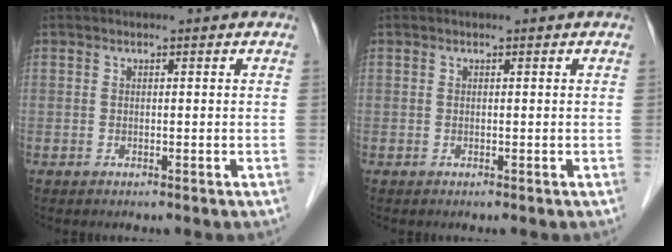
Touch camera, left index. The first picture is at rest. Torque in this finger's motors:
{"motor_torque": [0.02, -0.01, 0.05, 0.00]}